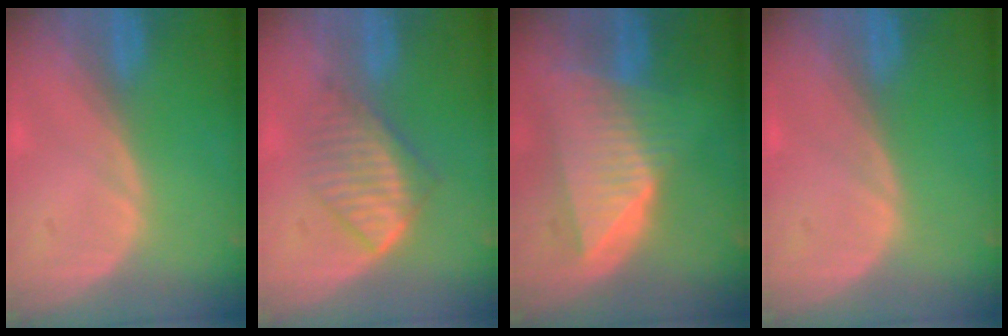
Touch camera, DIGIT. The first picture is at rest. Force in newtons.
{"total": 5.9, "press": 5.7, "slide": 1.4}
{"total": 8.7, "press": 7.9, "slide": 3.8}
{"total": 0.0}